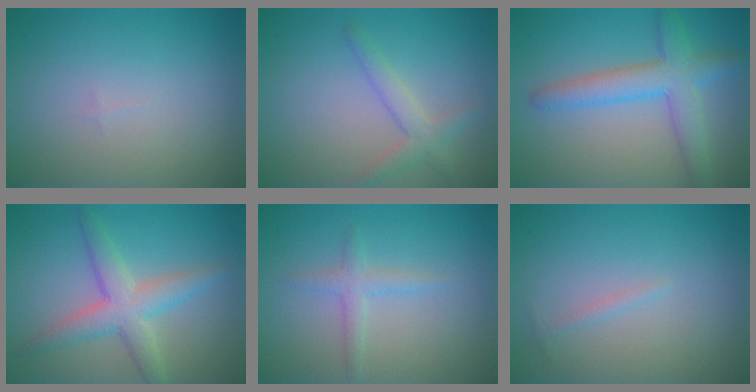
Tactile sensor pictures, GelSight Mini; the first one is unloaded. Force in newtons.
{"total": 2.2, "press": 2.2, "slide": 0.1}
{"total": 4.8, "press": 4.8, "slide": 0.3}
{"total": 4.4, "press": 4.4, "slide": 0.2}
{"total": 1.7, "press": 1.7, "slide": 0.1}
{"total": 0.7, "press": 0.7, "slide": 0.1}